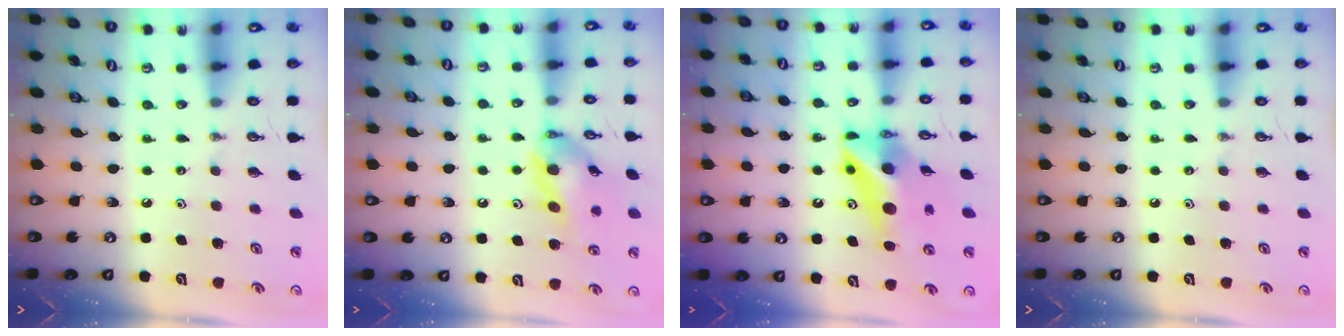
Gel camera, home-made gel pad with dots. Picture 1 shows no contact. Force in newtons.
{"total": 13.4, "press": 13.2, "slide": 2.6}
{"total": 12.8, "press": 12.8, "slide": 1.3}
{"total": 0.0}